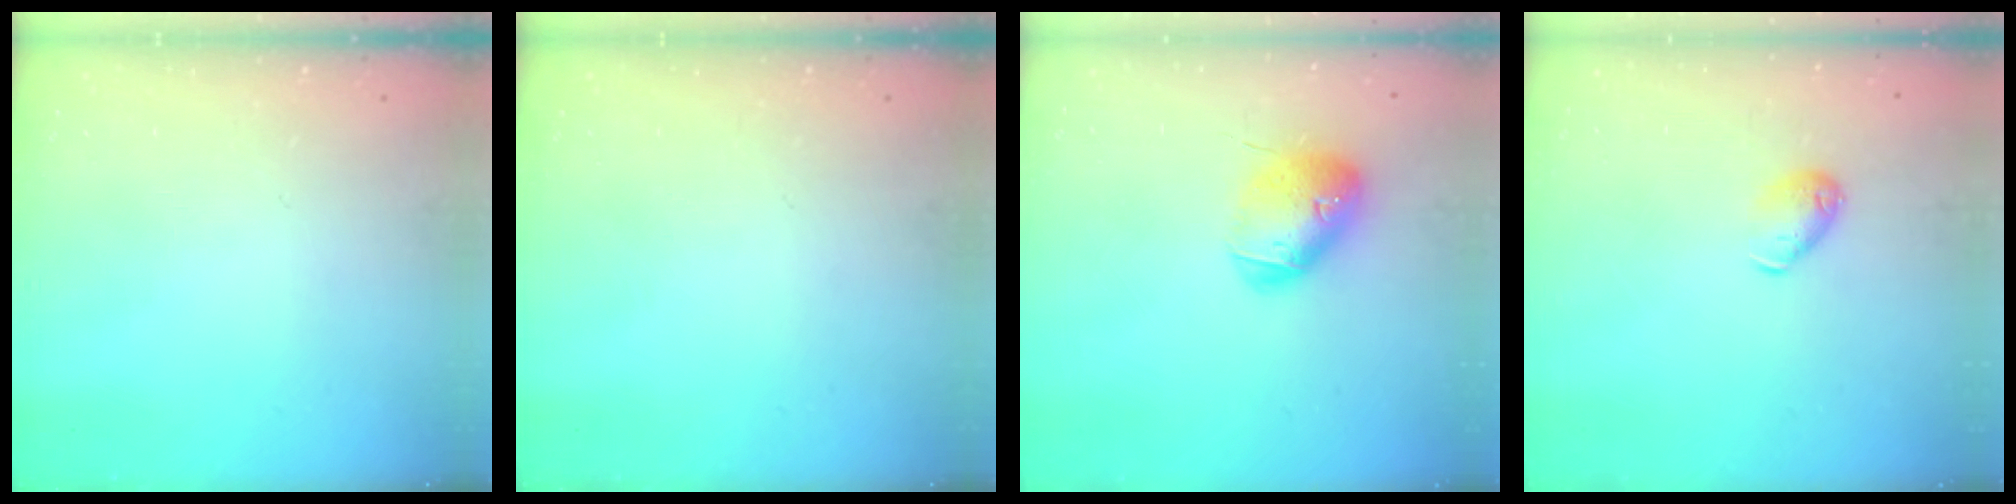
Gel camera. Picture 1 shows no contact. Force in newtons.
{"total": 0.0}
{"total": 13.6, "press": 13.4, "slide": 2.1}
{"total": 6.9, "press": 6.8, "slide": 1.1}